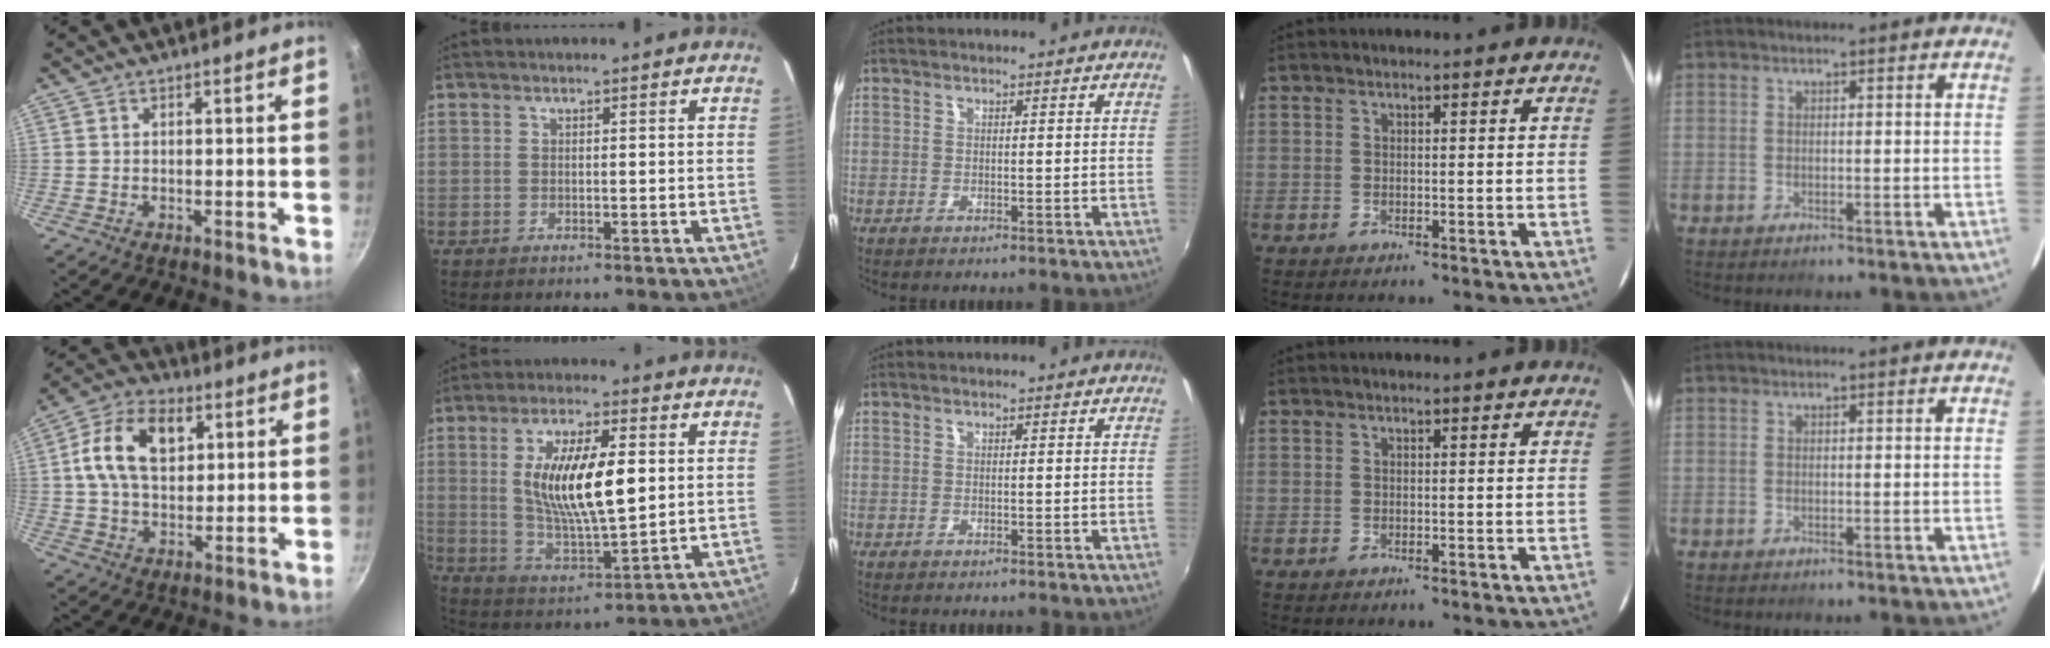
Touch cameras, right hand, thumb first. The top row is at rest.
{"thumb": {"total": 14.0, "force": [3.7, 9.3, 9.9], "torque": [-0.157, 0.007, 0.053]}, "index": {"total": 16.0, "force": [2.4, 5.3, 14.9], "torque": [-0.271, -0.005, 0.052]}}